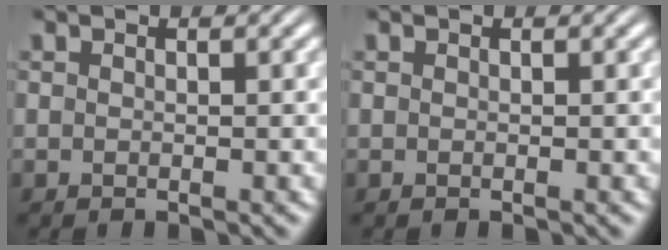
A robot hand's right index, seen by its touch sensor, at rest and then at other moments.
{"total": 0.0}